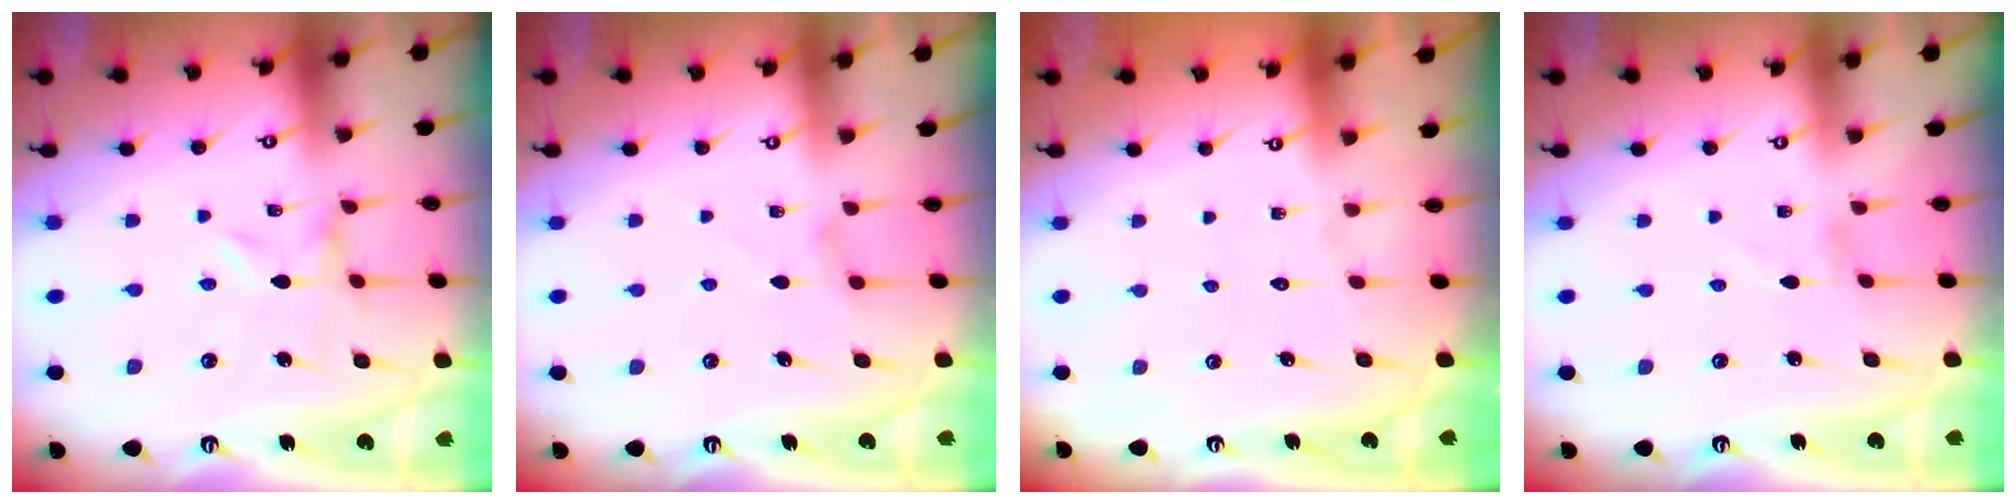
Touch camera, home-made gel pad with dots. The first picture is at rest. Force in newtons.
{"total": 3.1, "press": 3.1, "slide": 0.4}
{"total": 1.6, "press": 1.6, "slide": 0.2}
{"total": 1.1, "press": 1.1, "slide": 0.1}